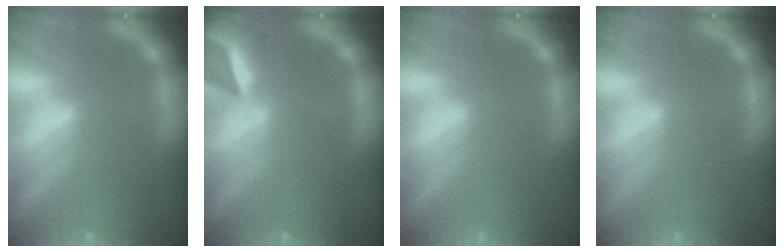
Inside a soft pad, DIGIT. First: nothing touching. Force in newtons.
{"total": 4.9}
{"total": 0.0}
{"total": 0.0}